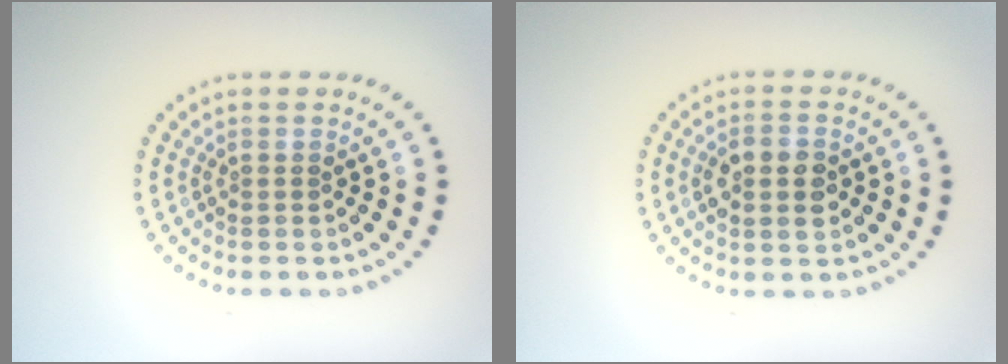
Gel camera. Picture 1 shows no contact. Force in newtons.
{"total": 2.9, "press": 2.9, "slide": 0.2}